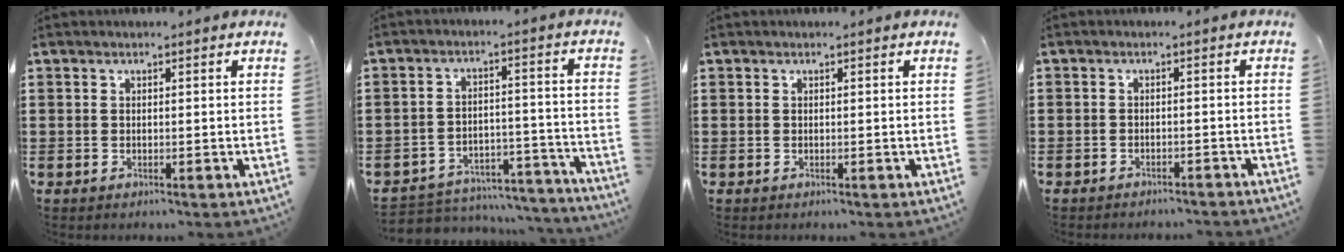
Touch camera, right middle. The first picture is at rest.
{"total": 5.1, "force": [-5.0, 1.0, 0.4], "torque": [-0.016, 0.011, -0.105]}
{"total": 0.0}
{"total": 1.7, "force": [-1.6, 0.4, -0.3], "torque": [0.001, 0.003, -0.038]}